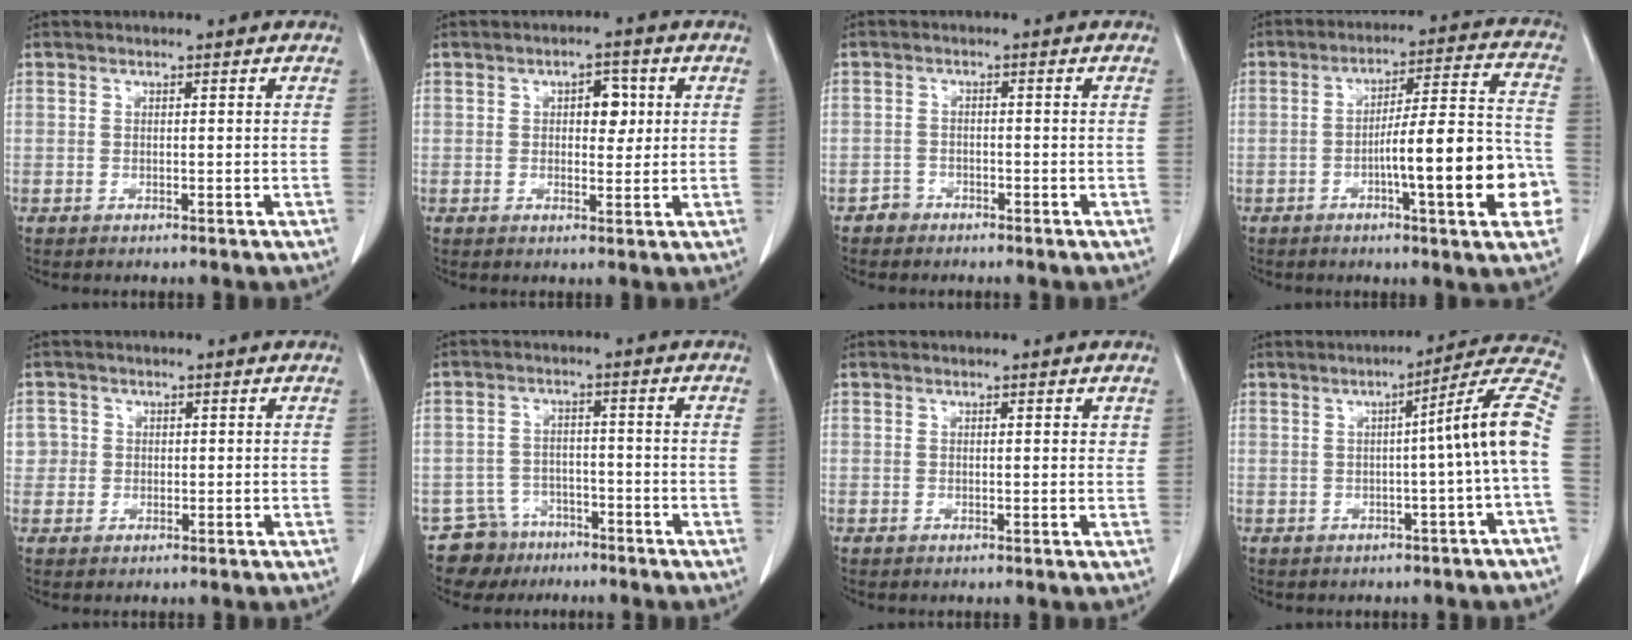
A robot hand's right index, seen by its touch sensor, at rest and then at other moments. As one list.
[{"total": 4.0, "force": [1.0, 2.2, 3.2], "torque": [-0.043, 0.008, 0.015]}, {"total": 1.8, "force": [-1.3, 1.1, -0.3], "torque": [0.001, 0.006, -0.029]}, {"total": 16.0, "force": [-4.8, 1.5, 15.1], "torque": [-0.198, 0.020, -0.065]}, {"total": 2.5, "force": [0.4, 2.4, -0.1], "torque": [0.019, 0.006, 0.004]}, {"total": 5.8, "force": [-4.2, 3.8, -0.8], "torque": [0.016, 0.013, -0.071]}, {"total": 1.2, "force": [0.7, 0.5, 0.8], "torque": [-0.008, -0.001, 0.006]}, {"total": 9.5, "force": [-0.8, -1.6, 9.3], "torque": [-0.116, 0.020, -0.016]}]